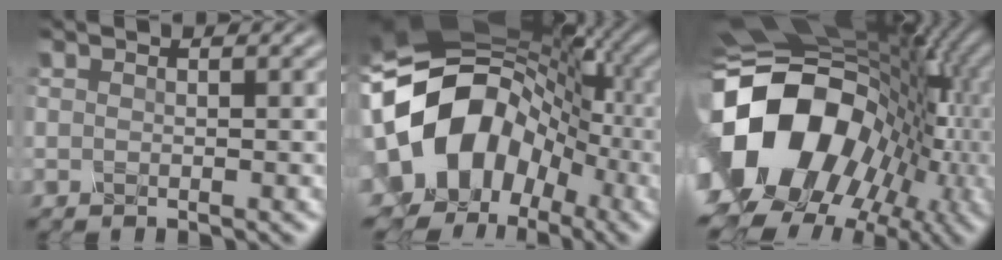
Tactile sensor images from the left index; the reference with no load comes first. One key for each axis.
{"total": 16.9, "fx": -1.2, "fy": 12.7, "fz": 11.2, "tx": -0.184, "ty": 0.000, "tz": -0.017}
{"total": 20.2, "fx": -1.7, "fy": 15.4, "fz": 12.9, "tx": -0.263, "ty": -0.024, "tz": -0.009}